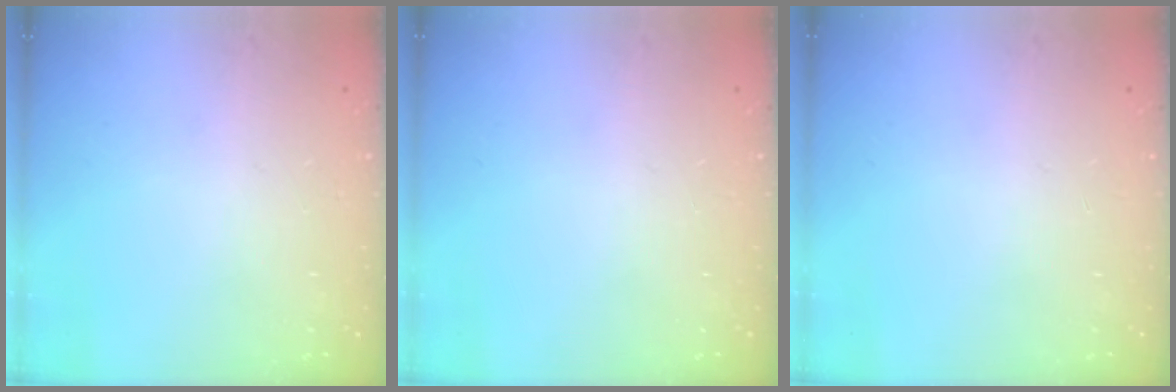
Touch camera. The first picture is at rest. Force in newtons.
{"total": 0.0}
{"total": 0.0}